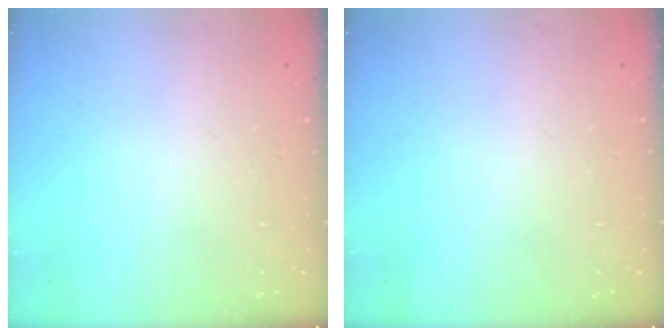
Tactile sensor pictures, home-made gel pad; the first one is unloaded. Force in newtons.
{"total": 0.0}